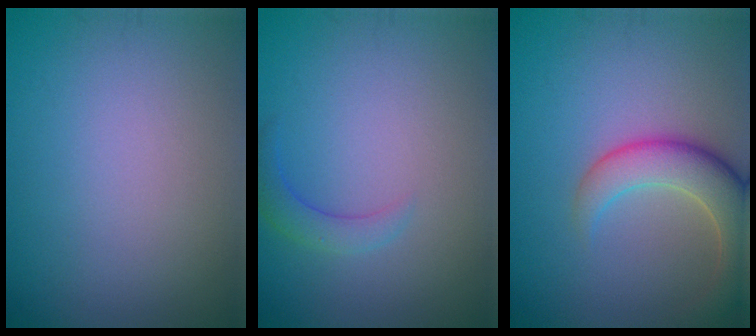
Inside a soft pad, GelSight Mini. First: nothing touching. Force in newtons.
{"total": 2.1, "press": 2.1, "slide": 0.2}
{"total": 6.1, "press": 6.0, "slide": 0.6}